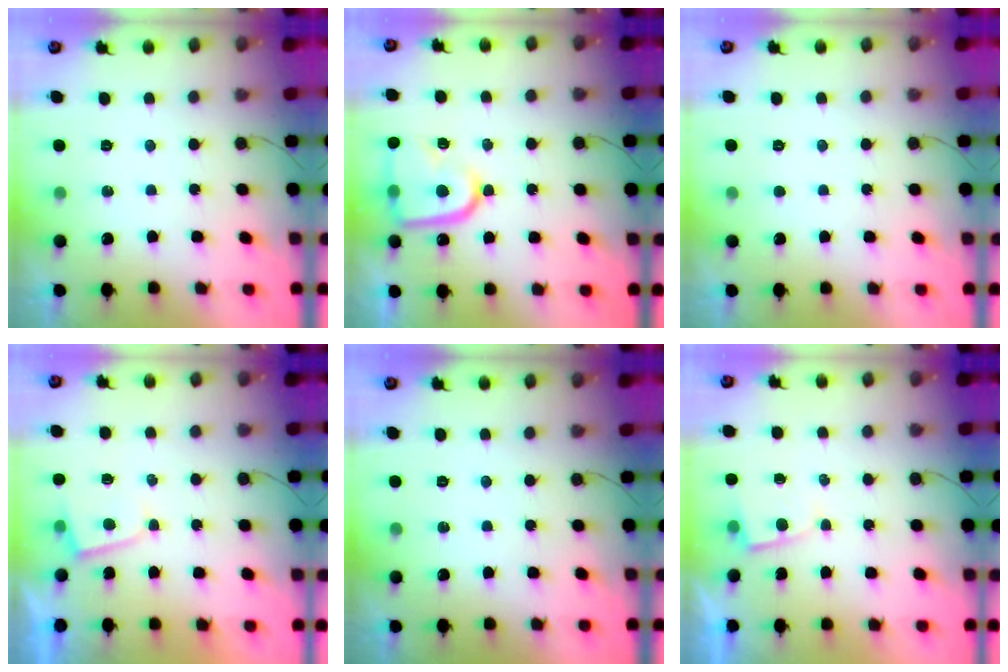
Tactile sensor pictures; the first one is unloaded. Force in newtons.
{"total": 15.3, "press": 15.3, "slide": 1.2}
{"total": 1.6, "press": 1.6, "slide": 0.1}
{"total": 2.2, "press": 2.2, "slide": 0.3}
{"total": 0.0}
{"total": 2.5, "press": 2.4, "slide": 0.4}